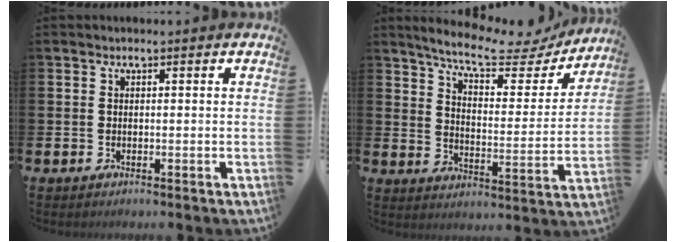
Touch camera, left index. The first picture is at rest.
{"total": 8.3, "force": [7.4, 1.8, 3.4], "torque": [-0.086, -0.052, 0.122]}